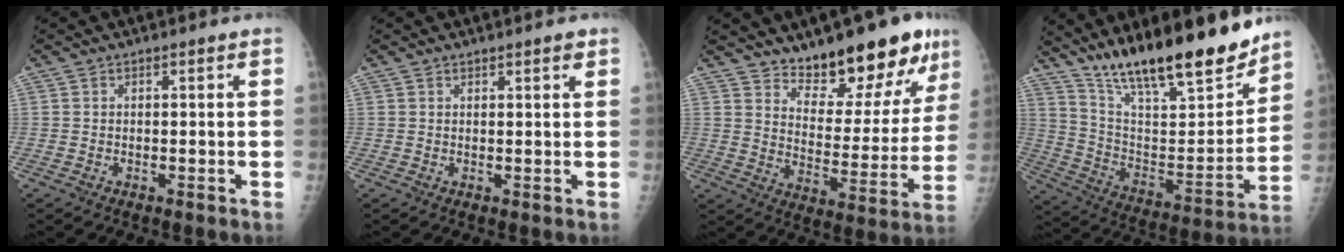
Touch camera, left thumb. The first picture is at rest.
{"total": 1.4, "force": [1.0, 0.3, 0.9], "torque": [-0.012, -0.004, 0.012]}
{"total": 16.7, "force": [12.4, 5.6, 9.7], "torque": [-0.086, -0.093, 0.192]}
{"total": 24.6, "force": [19.2, 5.6, 14.3], "torque": [-0.200, -0.091, 0.323]}